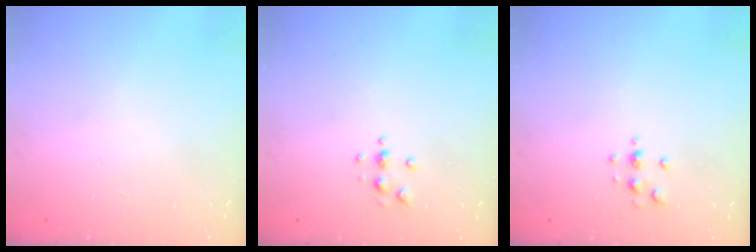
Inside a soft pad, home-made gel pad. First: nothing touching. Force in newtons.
{"total": 4.6, "press": 4.6, "slide": 0.6}
{"total": 3.4, "press": 3.4, "slide": 0.4}